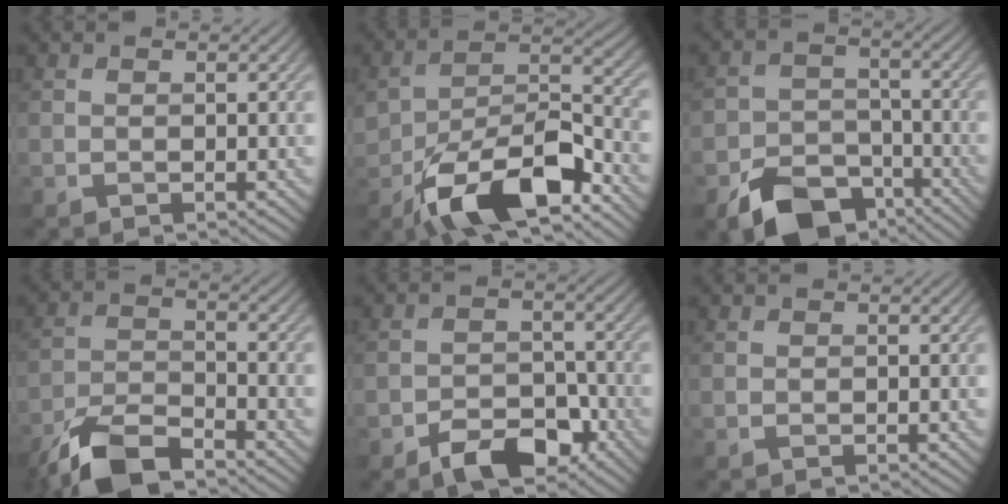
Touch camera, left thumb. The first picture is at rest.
{"total": 13.5, "force": [-7.7, 6.4, 9.1], "torque": [-0.171, -0.025, -0.140]}
{"total": 9.9, "force": [-6.5, 6.0, 4.4], "torque": [-0.085, -0.024, -0.115]}
{"total": 9.0, "force": [-7.0, 2.7, 5.0], "torque": [-0.098, -0.008, -0.143]}
{"total": 6.3, "force": [-4.0, 3.4, 3.4], "torque": [-0.051, 0.002, -0.076]}
{"total": 0.0}